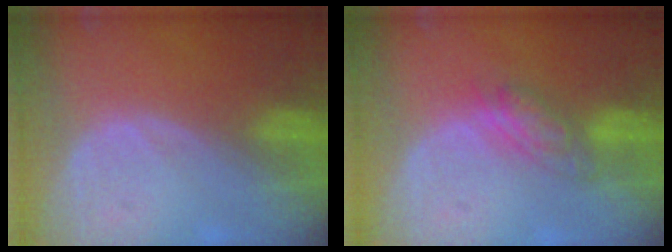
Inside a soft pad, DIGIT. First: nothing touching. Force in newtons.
{"total": 5.2, "press": 4.7, "slide": 2.3}